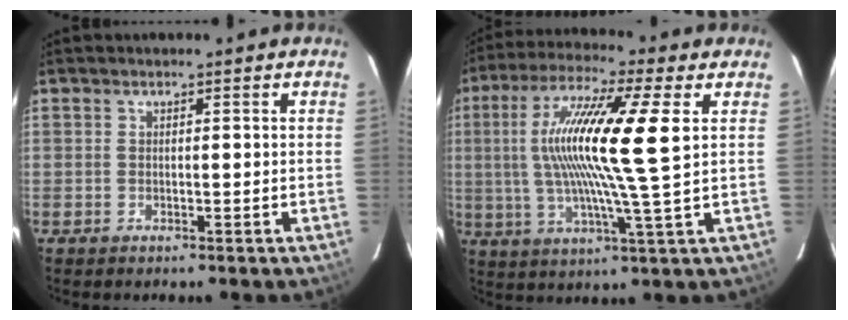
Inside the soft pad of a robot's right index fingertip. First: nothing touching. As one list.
[{"total": 17.1, "force": [3.1, 0.3, 16.8], "torque": [-0.303, 0.007, 0.049]}]